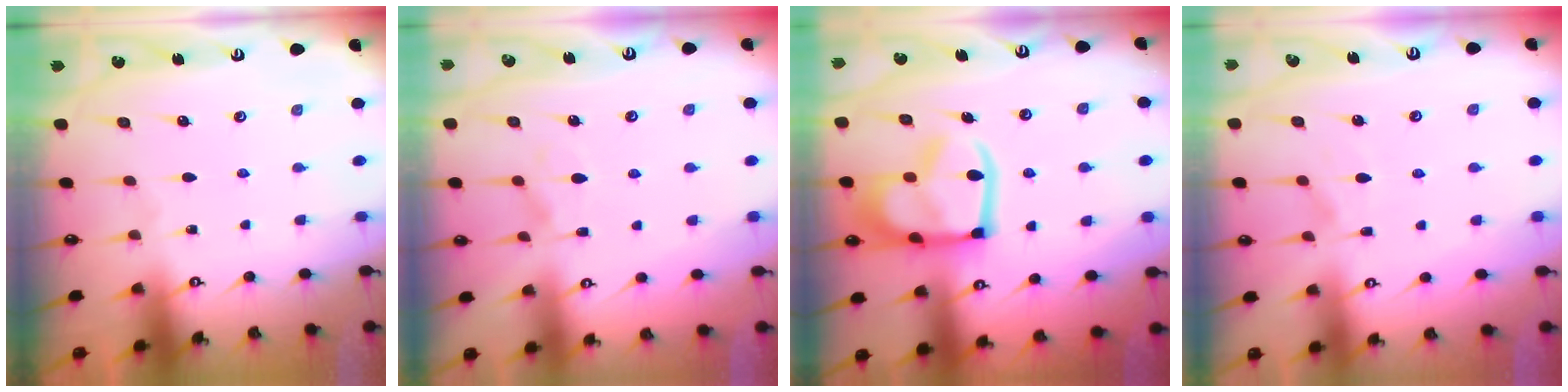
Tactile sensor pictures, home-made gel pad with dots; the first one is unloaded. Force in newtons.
{"total": 0.7, "press": 0.3, "slide": 0.7}
{"total": 19.1, "press": 18.9, "slide": 2.2}
{"total": 1.9, "press": 1.4, "slide": 1.3}